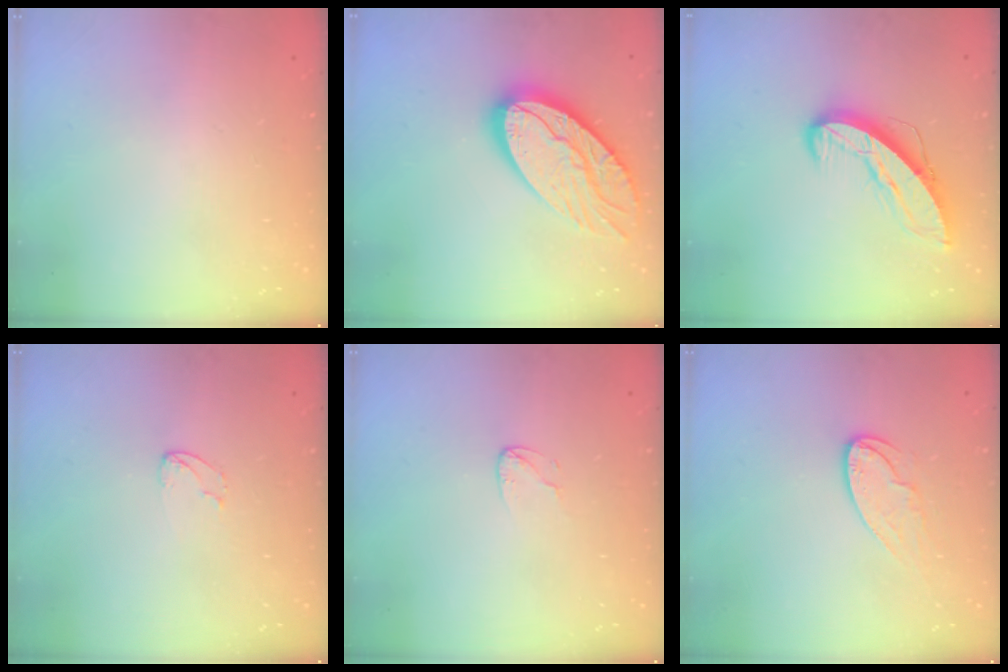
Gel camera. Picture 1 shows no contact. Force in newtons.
{"total": 20.5, "press": 20.4, "slide": 1.6}
{"total": 10.0, "press": 9.9, "slide": 1.0}
{"total": 2.8, "press": 2.8, "slide": 0.2}
{"total": 4.0, "press": 3.9, "slide": 0.3}
{"total": 8.4, "press": 8.4, "slide": 0.5}